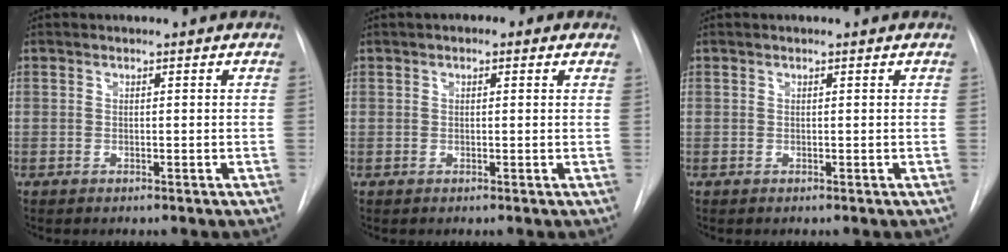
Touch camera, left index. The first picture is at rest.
{"total": 2.1, "force": [1.1, 1.1, 1.4], "torque": [-0.023, 0.013, 0.011]}
{"total": 0.0}